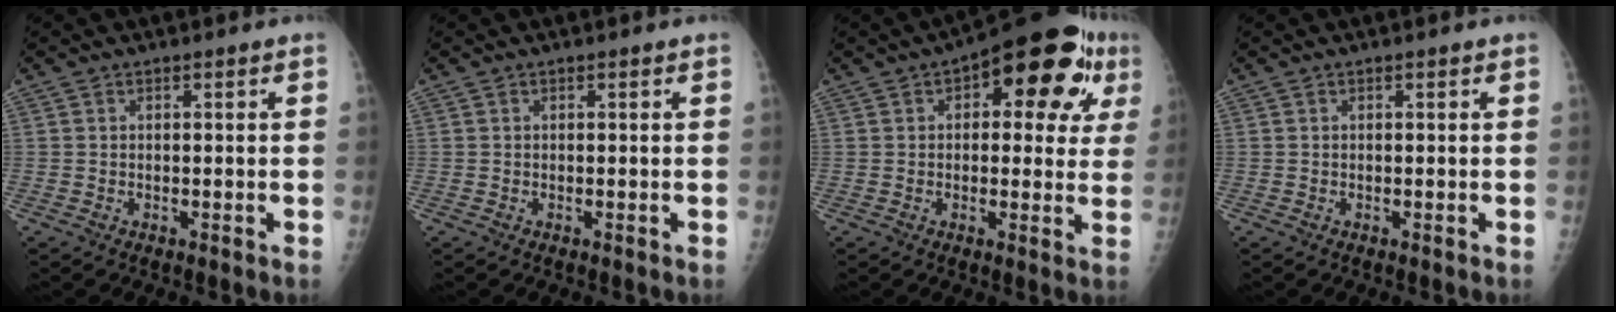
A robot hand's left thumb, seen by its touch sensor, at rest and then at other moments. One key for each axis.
{"total": 0.0}
{"total": 17.7, "fx": 6.5, "fy": 8.2, "fz": 14.3, "tx": -0.143, "ty": 0.014, "tz": 0.073}
{"total": 0.0}